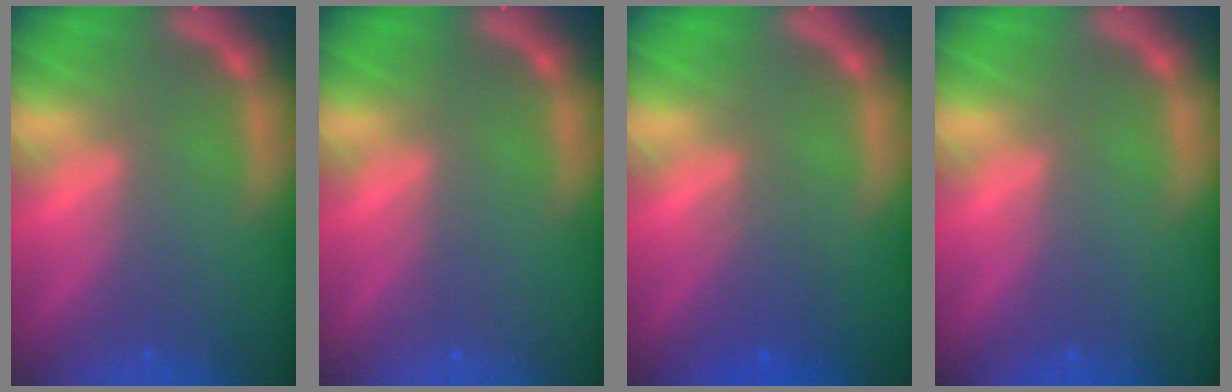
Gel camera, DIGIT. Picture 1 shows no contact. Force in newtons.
{"total": 0.0}
{"total": 2.5}
{"total": 0.0}